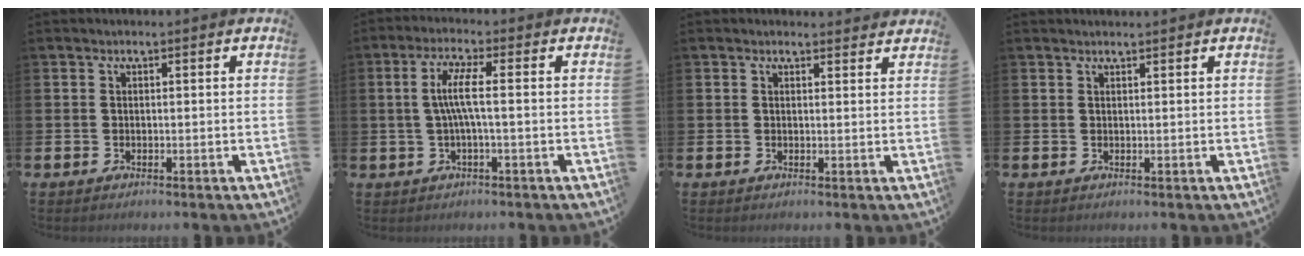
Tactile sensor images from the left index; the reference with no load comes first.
{"total": 5.1, "force": [0.2, 0.7, 5.0], "torque": [-0.098, 0.004, 0.000]}
{"total": 1.3, "force": [1.3, 0.2, -0.1], "torque": [0.008, -0.007, 0.022]}
{"total": 0.8, "force": [0.8, -0.1, 0.0], "torque": [0.001, -0.002, 0.015]}